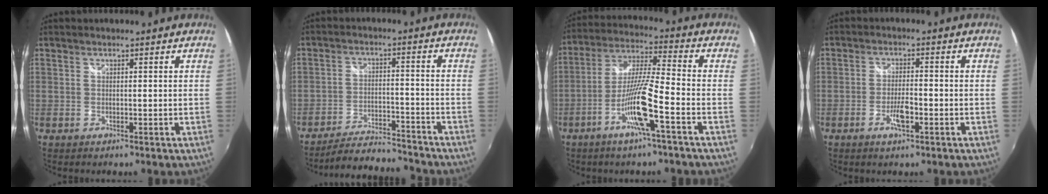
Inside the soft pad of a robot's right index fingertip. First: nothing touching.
{"total": 11.1, "force": [-10.6, 1.8, 2.8], "torque": [-0.077, 0.007, -0.157]}
{"total": 11.6, "force": [-5.3, -0.1, 10.3], "torque": [-0.208, -0.002, -0.104]}
{"total": 4.5, "force": [-1.9, 1.2, 3.8], "torque": [-0.080, -0.003, -0.036]}